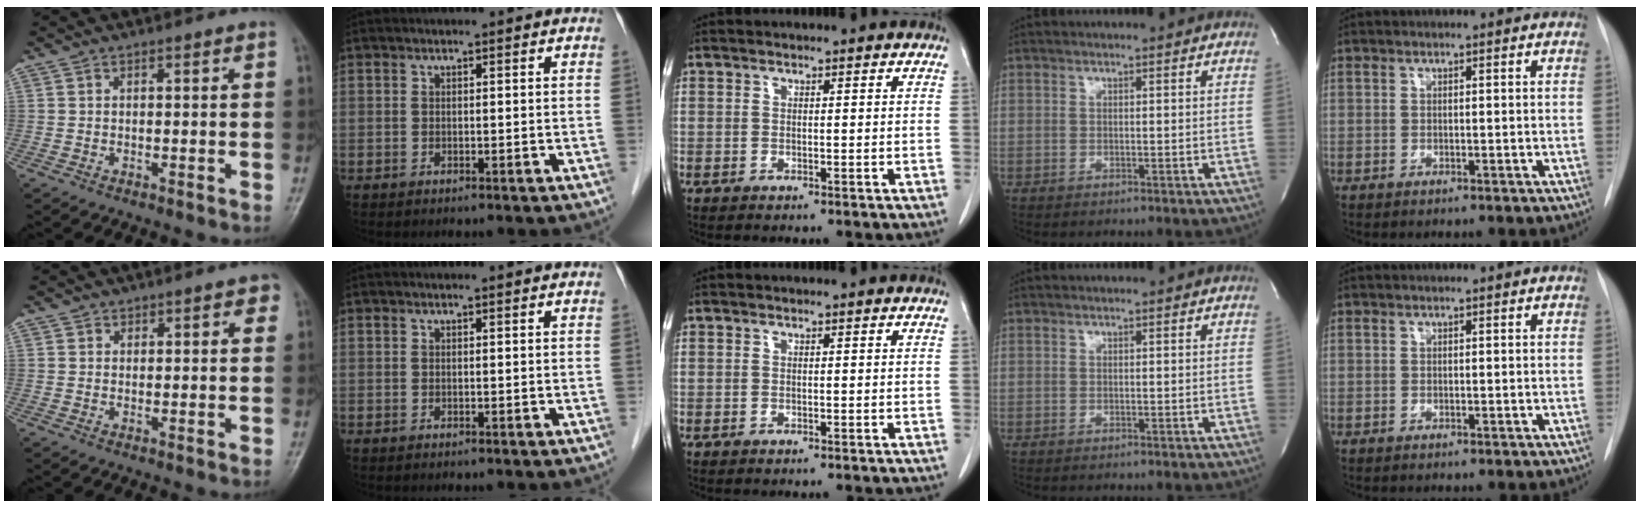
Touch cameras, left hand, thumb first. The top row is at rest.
{"thumb": {"total": 2.8, "force": [1.5, 1.9, 1.3], "torque": [0.012, -0.005, 0.017]}, "index": {"total": 1.1, "force": [1.1, -0.1, 0.2], "torque": [-0.014, 0.001, 0.013]}}